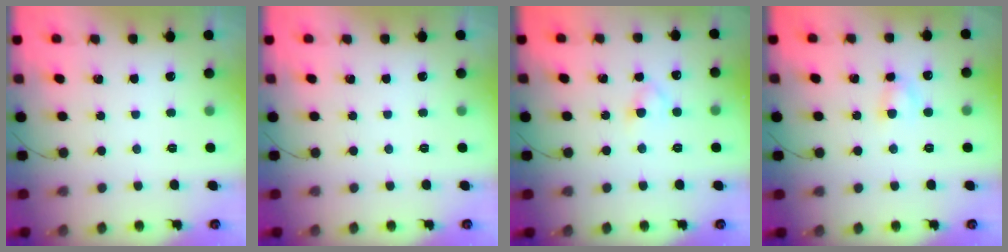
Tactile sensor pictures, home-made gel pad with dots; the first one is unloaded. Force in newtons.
{"total": 0.0}
{"total": 2.5, "press": 2.2, "slide": 1.1}
{"total": 3.0, "press": 2.8, "slide": 0.9}